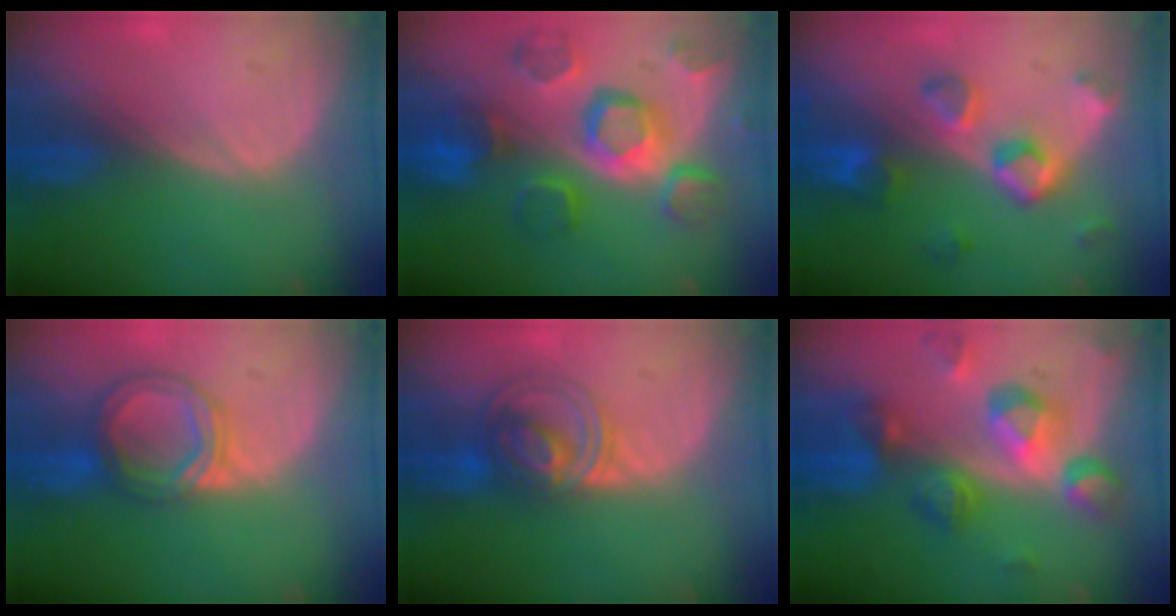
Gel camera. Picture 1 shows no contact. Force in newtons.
{"total": 12.1, "press": 10.4, "slide": 6.1}
{"total": 7.7, "press": 7.0, "slide": 3.2}
{"total": 6.6, "press": 6.0, "slide": 2.8}
{"total": 6.7, "press": 6.4, "slide": 2.0}
{"total": 10.4, "press": 9.3, "slide": 4.8}